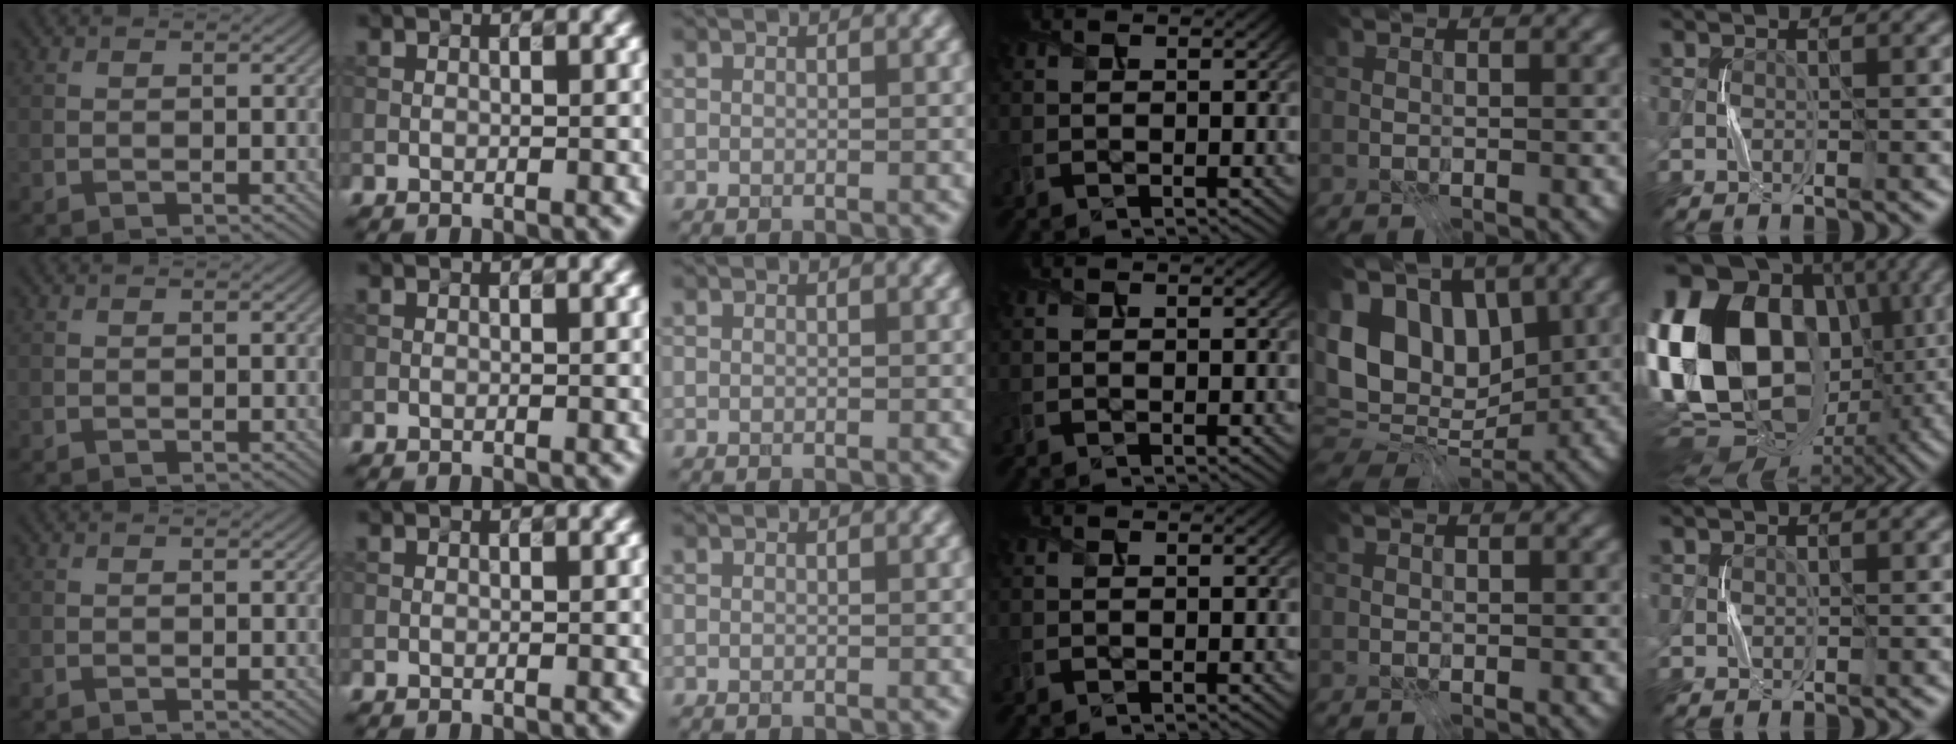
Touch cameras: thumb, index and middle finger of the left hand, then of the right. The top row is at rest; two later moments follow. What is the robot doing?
{"motion": "press", "object": "gel pad"}